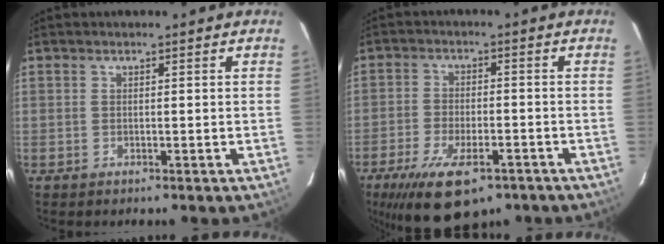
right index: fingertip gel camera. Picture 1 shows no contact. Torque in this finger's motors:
{"motor_torque": [1.34, -0.80, 0.61, 0.17]}